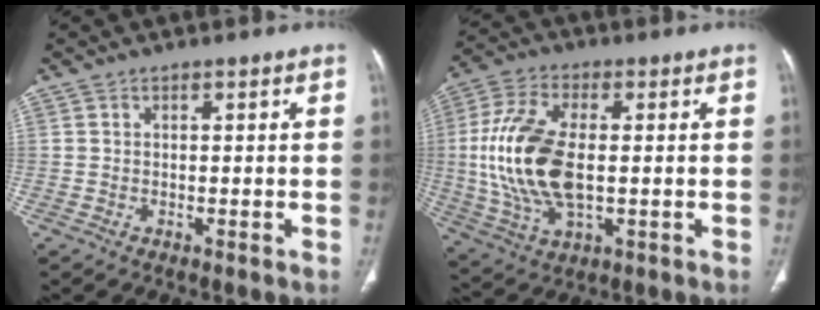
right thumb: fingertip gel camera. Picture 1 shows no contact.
{"total": 17.3, "force": [0.1, 8.8, 14.9], "torque": [-0.320, -0.003, 0.006]}